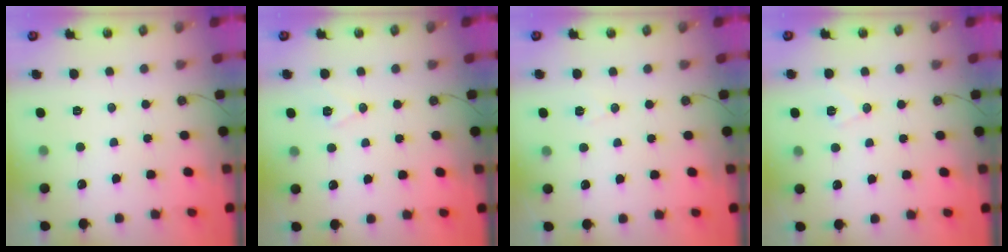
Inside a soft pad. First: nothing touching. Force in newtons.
{"total": 6.8, "press": 5.7, "slide": 3.7}
{"total": 5.1, "press": 4.9, "slide": 1.6}
{"total": 6.6, "press": 6.2, "slide": 2.4}